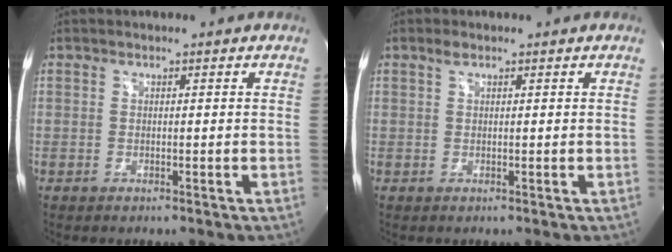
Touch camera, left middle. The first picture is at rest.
{"total": 1.0, "force": [0.7, 0.4, 0.6], "torque": [-0.014, 0.007, 0.013]}